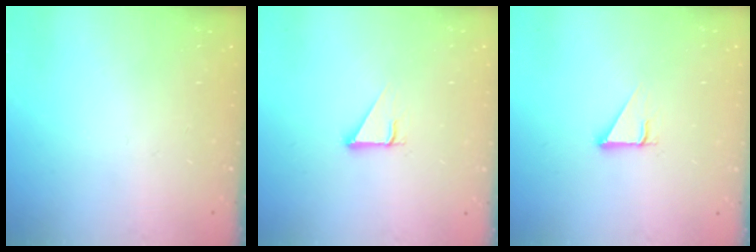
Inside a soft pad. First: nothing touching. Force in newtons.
{"total": 2.7, "press": 2.7, "slide": 0.3}
{"total": 2.7, "press": 2.7, "slide": 0.3}